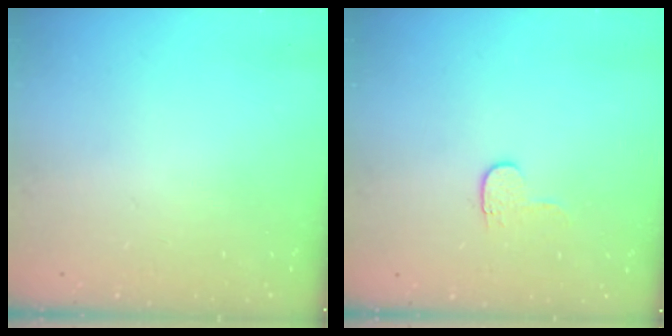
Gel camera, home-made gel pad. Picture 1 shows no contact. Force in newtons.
{"total": 3.6, "press": 3.6, "slide": 0.4}